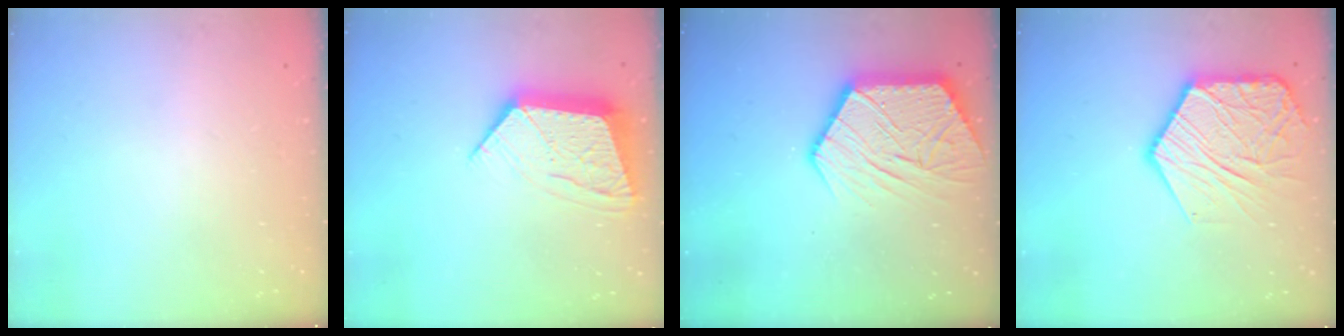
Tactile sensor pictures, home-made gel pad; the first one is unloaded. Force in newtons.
{"total": 13.2, "press": 13.1, "slide": 1.1}
{"total": 16.5, "press": 16.4, "slide": 1.2}
{"total": 16.4, "press": 16.4, "slide": 1.4}